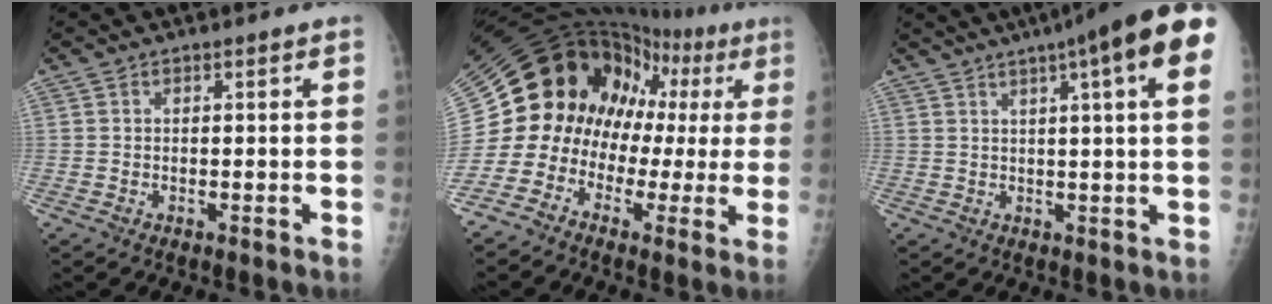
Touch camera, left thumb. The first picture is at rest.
{"total": 19.2, "force": [-0.8, 15.6, 11.2], "torque": [-0.152, 0.090, -0.018]}
{"total": 16.9, "force": [8.2, 2.0, 14.6], "torque": [-0.205, 0.012, 0.095]}